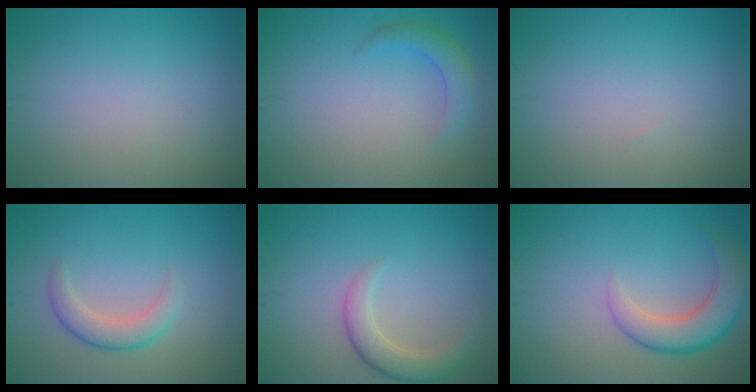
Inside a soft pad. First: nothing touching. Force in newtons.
{"total": 2.3, "press": 2.3, "slide": 0.0}
{"total": 0.0}
{"total": 2.8, "press": 2.8, "slide": 0.2}
{"total": 3.4, "press": 3.4, "slide": 0.4}
{"total": 5.0, "press": 5.0, "slide": 0.3}